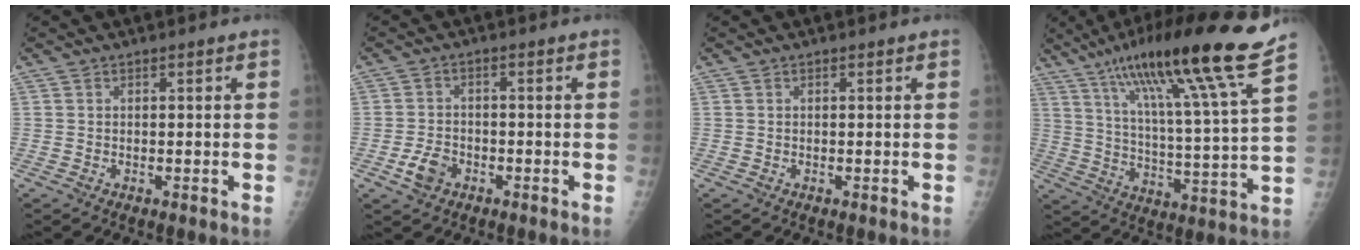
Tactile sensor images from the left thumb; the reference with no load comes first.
{"total": 4.5, "force": [-2.0, 3.2, 2.4], "torque": [-0.041, 0.012, -0.035]}
{"total": 0.0}
{"total": 21.7, "force": [14.9, 0.1, 15.8], "torque": [-0.242, -0.067, 0.238]}